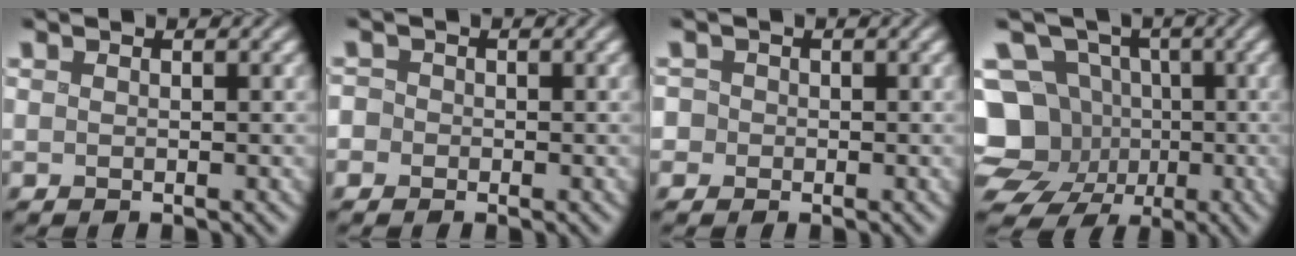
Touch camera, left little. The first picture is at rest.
{"total": 3.2, "force": [-0.8, 3.0, 0.8], "torque": [-0.003, 0.017, -0.041]}
{"total": 3.5, "force": [-0.1, 3.3, 1.1], "torque": [-0.018, 0.027, -0.024]}
{"total": 14.5, "force": [-4.4, 12.7, 5.4], "torque": [-0.122, -0.011, -0.094]}